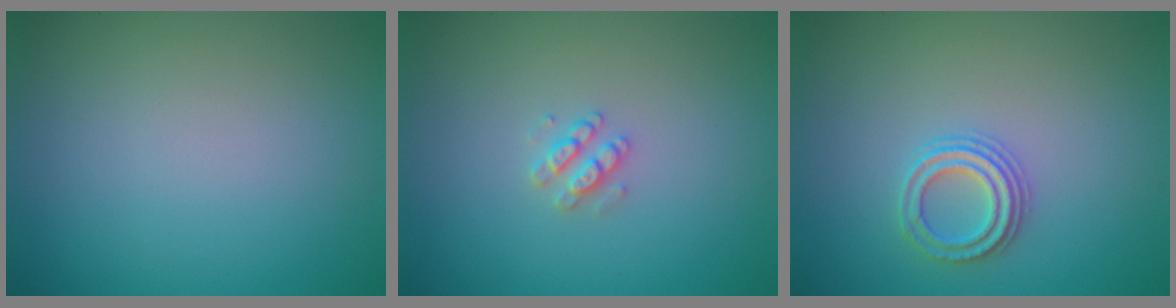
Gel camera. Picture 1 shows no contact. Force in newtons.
{"total": 1.6, "press": 1.6, "slide": 0.3}
{"total": 2.3, "press": 2.2, "slide": 0.6}